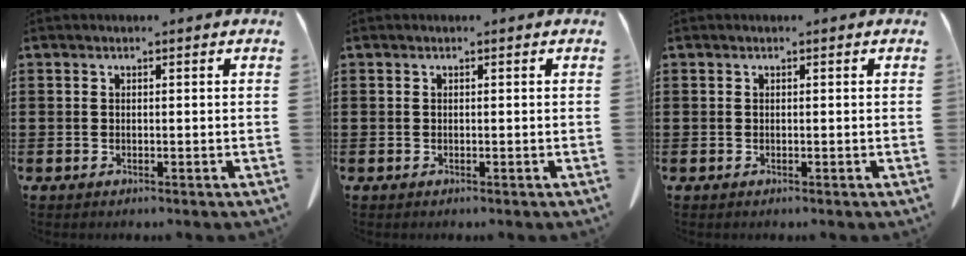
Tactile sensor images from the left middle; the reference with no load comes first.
{"total": 0.0}
{"total": 0.0}